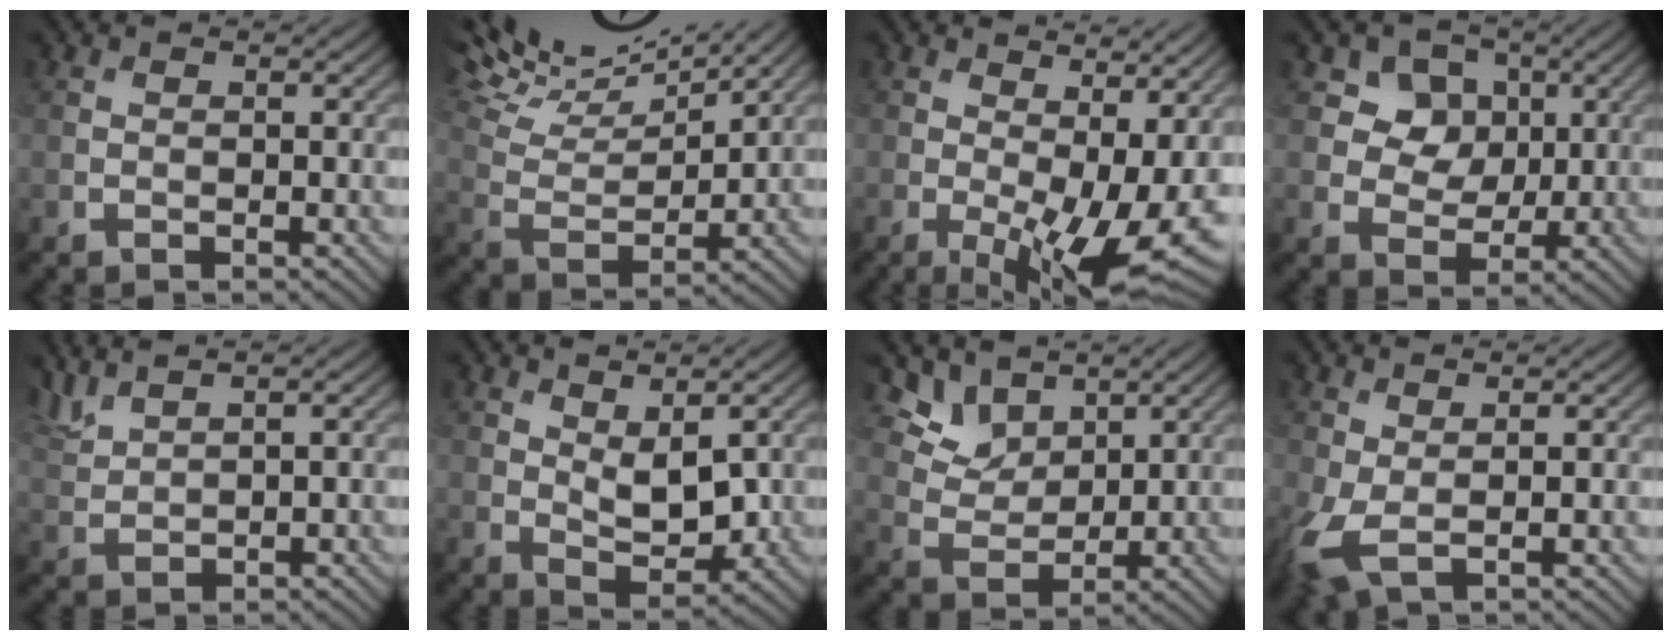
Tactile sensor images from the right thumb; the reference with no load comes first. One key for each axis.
{"total": 11.9, "fx": 10.0, "fy": 2.5, "fz": 5.8, "tx": -0.124, "ty": -0.003, "tz": 0.148}
{"total": 12.3, "fx": -0.1, "fy": 5.5, "fz": 11.0, "tx": -0.161, "ty": -0.015, "tz": 0.019}
{"total": 7.6, "fx": 3.4, "fy": 6.2, "fz": 2.9, "tx": -0.070, "ty": -0.017, "tz": 0.075}
{"total": 3.2, "fx": 2.7, "fy": 0.5, "fz": 1.6, "tx": -0.044, "ty": 0.011, "tz": 0.064}
{"total": 4.5, "fx": 1.3, "fy": 2.2, "fz": 3.7, "tx": -0.067, "ty": -0.006, "tz": 0.029}
{"total": 7.0, "fx": 5.1, "fy": 3.9, "fz": 2.8, "tx": -0.072, "ty": -0.021, "tz": 0.114}
{"total": 4.2, "fx": -0.1, "fy": 1.8, "fz": 3.8, "tx": -0.104, "ty": -0.005, "tz": -0.003}